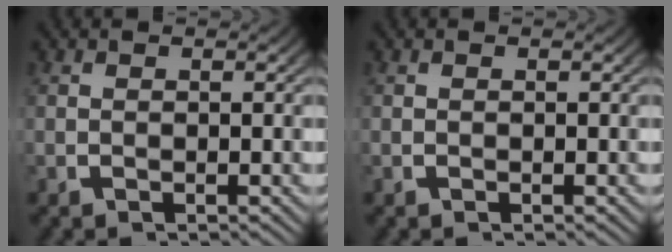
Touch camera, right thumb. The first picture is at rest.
{"total": 0.0}